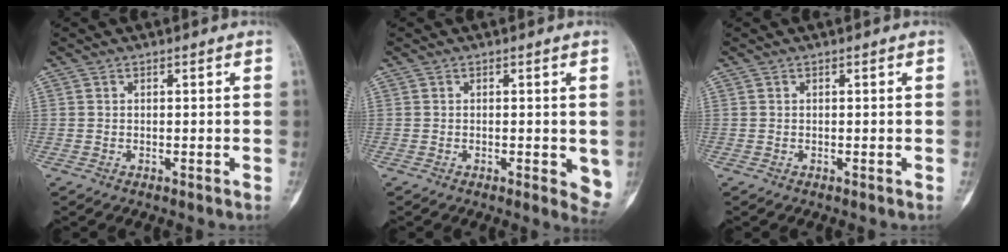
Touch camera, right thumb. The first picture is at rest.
{"total": 4.5, "force": [-0.6, 2.0, 4.0], "torque": [-0.027, -0.008, -0.010]}
{"total": 0.0}